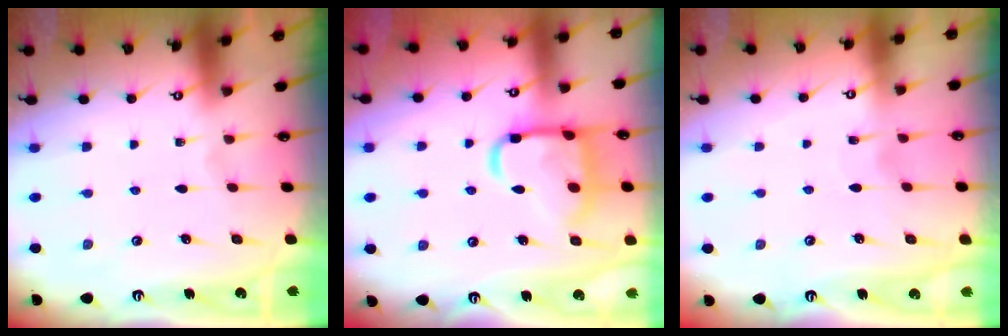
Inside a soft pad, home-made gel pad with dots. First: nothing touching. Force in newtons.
{"total": 16.7, "press": 16.7, "slide": 1.6}
{"total": 4.8, "press": 4.7, "slide": 0.5}